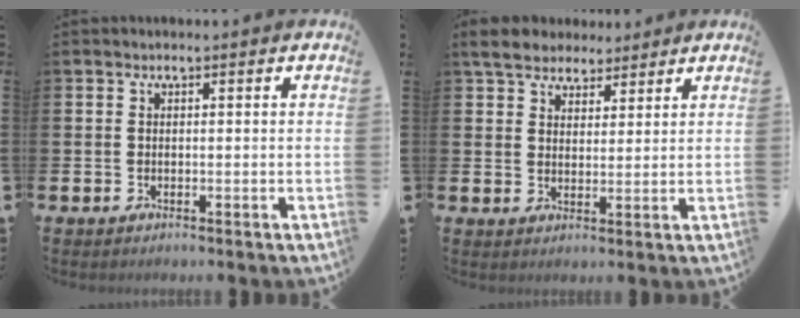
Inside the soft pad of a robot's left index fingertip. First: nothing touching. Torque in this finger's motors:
{"motor_torque": [2.14, 0.00, 0.70, 0.21]}